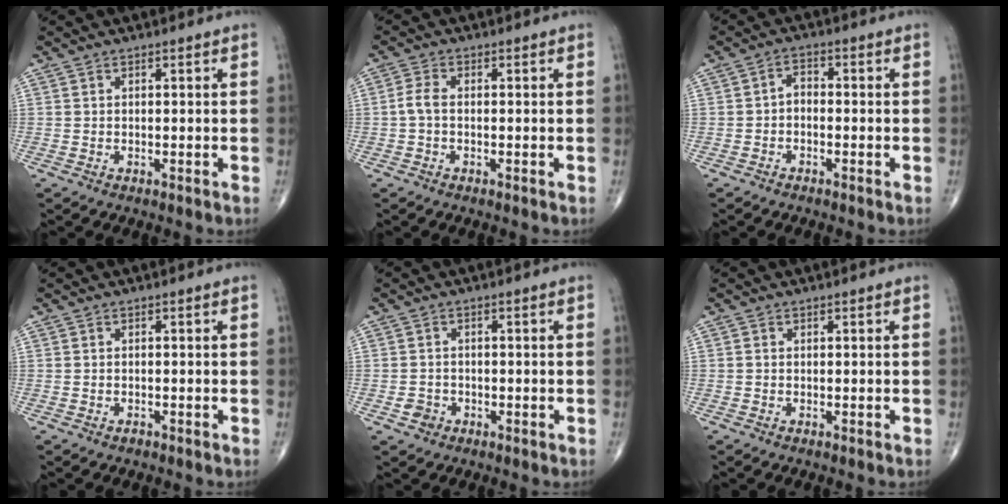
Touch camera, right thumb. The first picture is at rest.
{"total": 2.6, "force": [-0.4, 1.3, 2.3], "torque": [-0.052, 0.002, -0.015]}
{"total": 2.5, "force": [-0.9, 1.5, 1.7], "torque": [-0.018, 0.019, -0.026]}
{"total": 0.6, "force": [-0.5, 0.4, 0.2], "torque": [-0.005, 0.002, -0.008]}
{"total": 2.3, "force": [-0.9, 2.0, 0.6], "torque": [-0.005, 0.010, -0.014]}
{"total": 0.0}